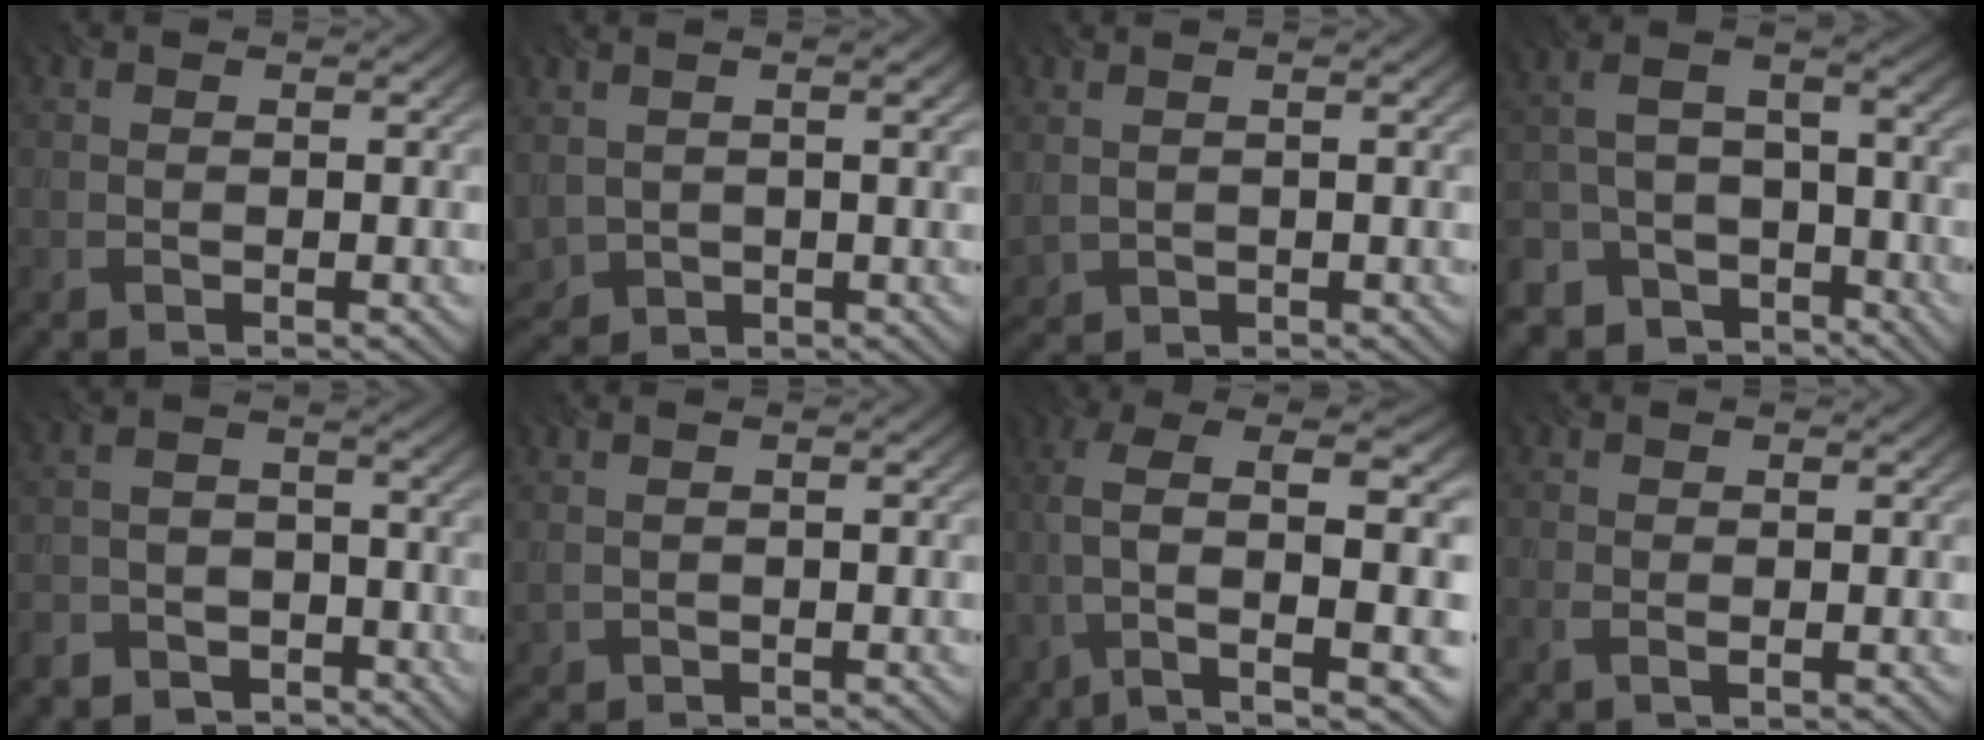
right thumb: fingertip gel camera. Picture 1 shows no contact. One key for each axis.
{"total": 4.4, "fx": 1.3, "fy": 3.0, "fz": 3.0, "tx": -0.081, "ty": -0.008, "tz": 0.030}
{"total": 2.2, "fx": 1.1, "fy": 1.2, "fz": 1.5, "tx": -0.042, "ty": 0.002, "tz": 0.028}
{"total": 9.2, "fx": -6.8, "fy": 5.3, "fz": 3.1, "tx": -0.067, "ty": -0.007, "tz": -0.122}
{"total": 6.6, "fx": -5.1, "fy": 3.8, "fz": 1.8, "tx": -0.032, "ty": -0.005, "tz": -0.090}
{"total": 1.0, "fx": 0.6, "fy": 0.6, "fz": 0.5, "tx": -0.018, "ty": -0.001, "tz": 0.018}
{"total": 12.2, "fx": 2.3, "fy": 3.6, "fz": 11.5, "tx": -0.221, "ty": 0.011, "tz": 0.048}
{"total": 0.8, "fx": 0.2, "fy": 0.2, "fz": 0.7, "tx": -0.018, "ty": 0.000, "tz": 0.003}